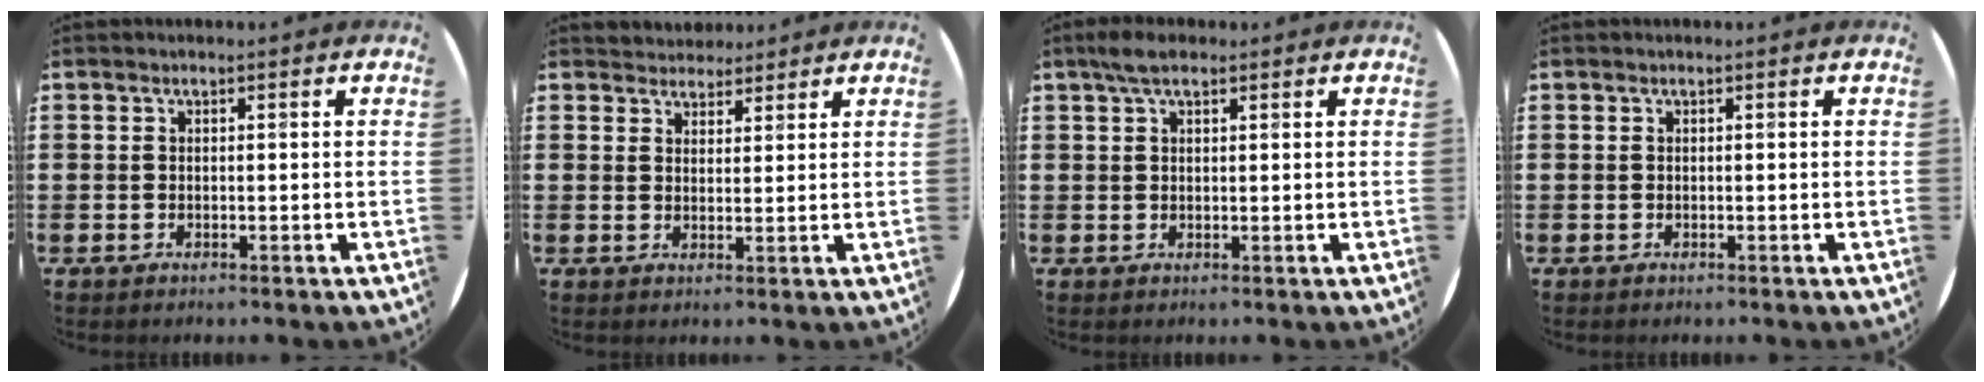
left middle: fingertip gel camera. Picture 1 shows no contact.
{"total": 3.0, "force": [2.8, 1.0, -0.2], "torque": [0.004, -0.007, 0.052]}
{"total": 2.9, "force": [1.9, 1.1, 2.0], "torque": [-0.042, 0.007, 0.033]}
{"total": 0.0}